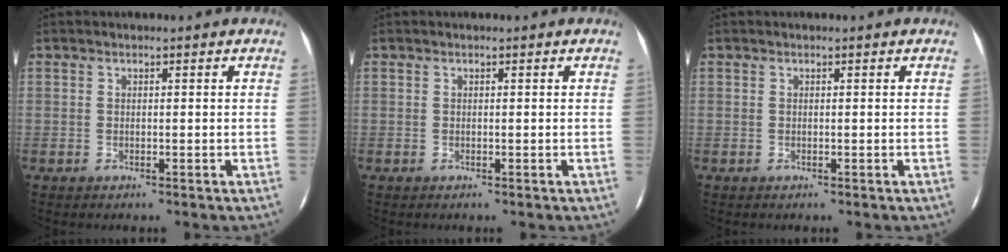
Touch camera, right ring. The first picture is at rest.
{"total": 0.0}
{"total": 0.0}